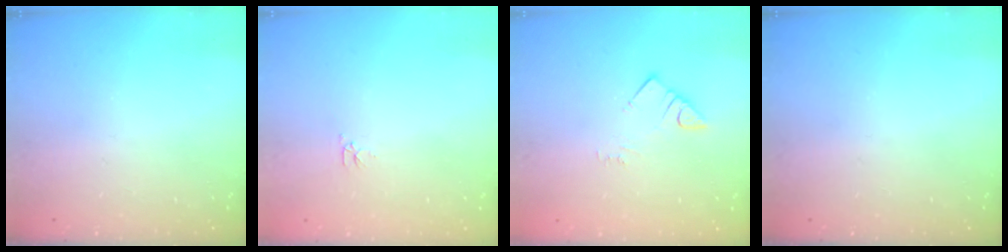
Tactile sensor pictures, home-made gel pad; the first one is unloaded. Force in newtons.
{"total": 2.8, "press": 2.7, "slide": 0.4}
{"total": 2.8, "press": 2.8, "slide": 0.2}
{"total": 0.0}